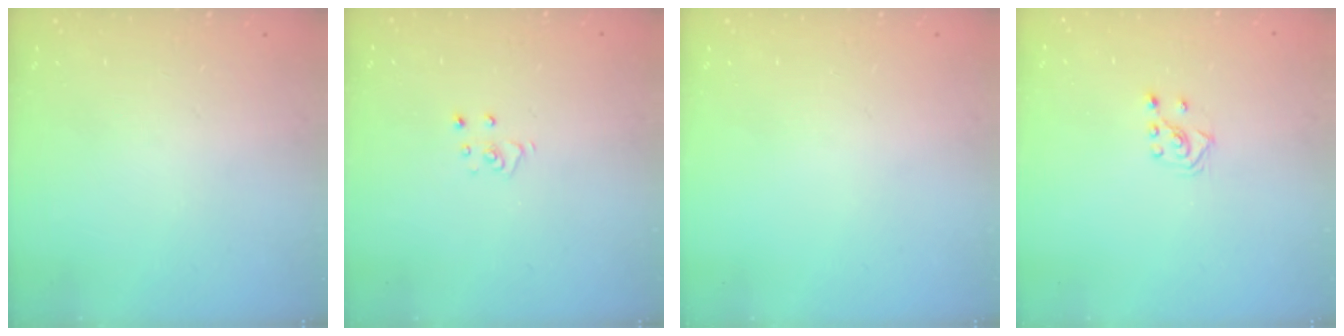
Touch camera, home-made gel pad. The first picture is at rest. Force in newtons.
{"total": 3.6, "press": 3.6, "slide": 0.2}
{"total": 0.0}
{"total": 3.5, "press": 3.4, "slide": 0.9}